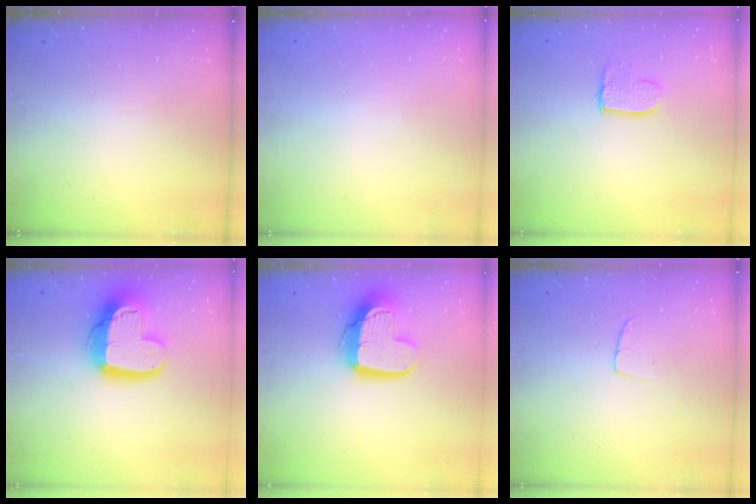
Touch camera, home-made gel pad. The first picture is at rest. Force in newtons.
{"total": 0.0}
{"total": 7.8, "press": 7.8, "slide": 0.5}
{"total": 16.8, "press": 16.7, "slide": 1.5}
{"total": 14.6, "press": 14.6, "slide": 1.1}
{"total": 2.9, "press": 2.9, "slide": 0.2}